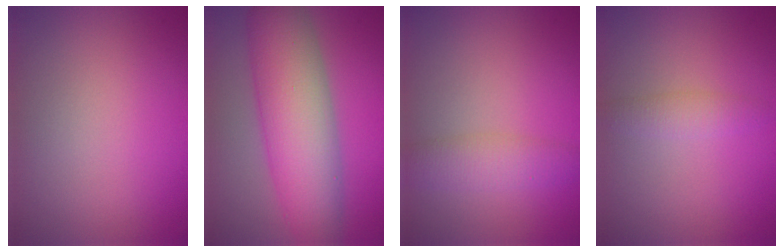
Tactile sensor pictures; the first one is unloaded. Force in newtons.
{"total": 9.1, "press": 9.1, "slide": 0.1}
{"total": 3.0, "press": 3.0, "slide": 0.0}
{"total": 1.8, "press": 1.8, "slide": 0.1}